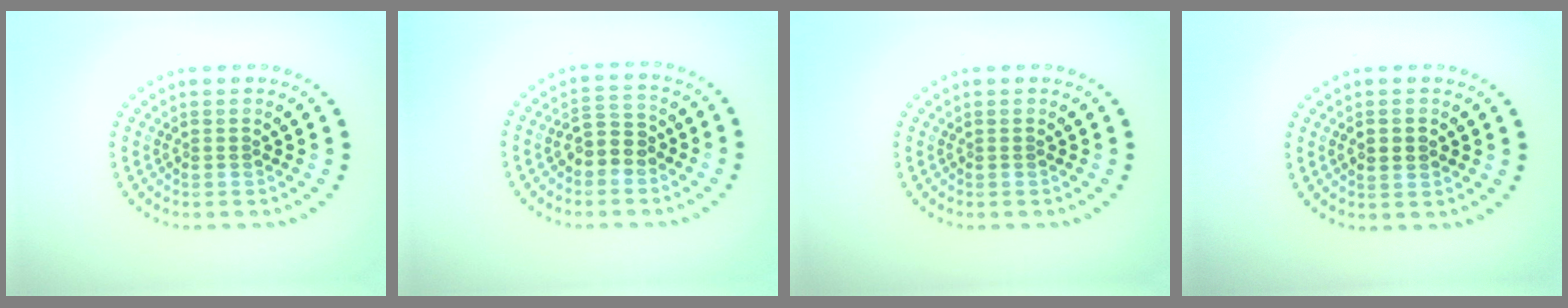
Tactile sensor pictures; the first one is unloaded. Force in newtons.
{"total": 2.7, "press": 2.5, "slide": 0.9}
{"total": 0.0}
{"total": 2.2, "press": 2.2, "slide": 0.2}